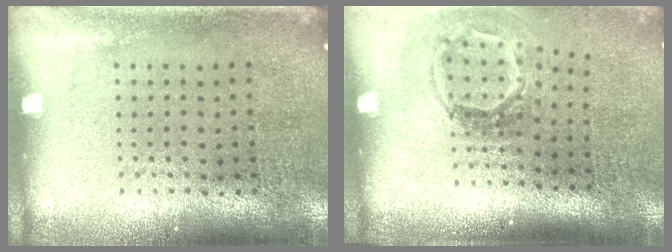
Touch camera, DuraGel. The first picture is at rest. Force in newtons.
{"total": 1.9, "press": 1.3, "slide": 1.4}